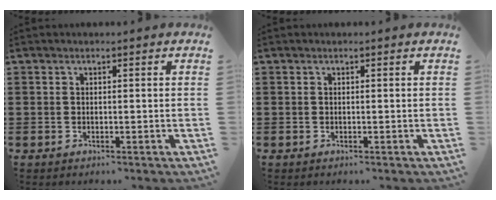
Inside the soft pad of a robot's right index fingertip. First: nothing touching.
{"total": 0.0}